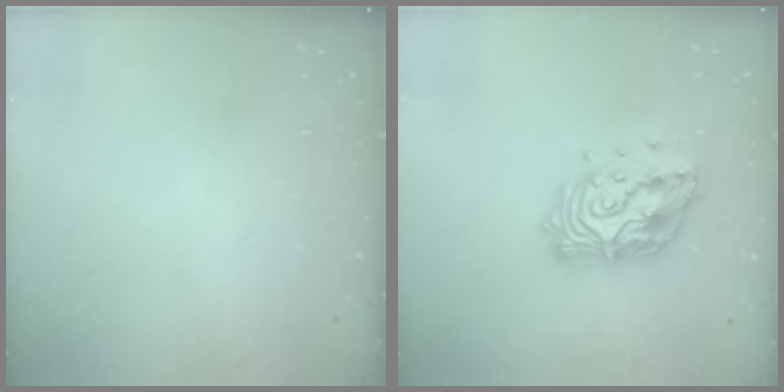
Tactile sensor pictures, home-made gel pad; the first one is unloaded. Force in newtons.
{"total": 15.9, "press": 15.8, "slide": 1.5}